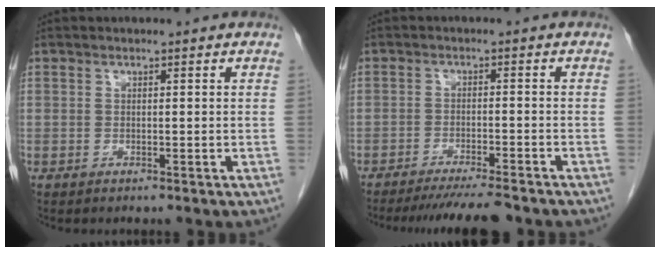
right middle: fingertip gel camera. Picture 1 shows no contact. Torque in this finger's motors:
{"motor_torque": [0.15, -0.13, 0.12, 0.06]}